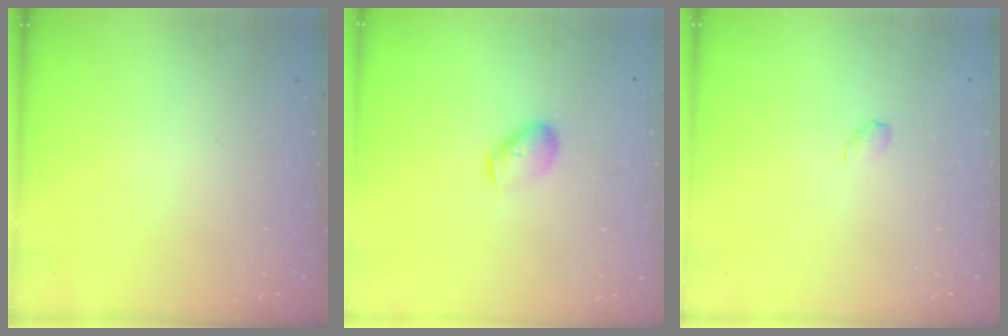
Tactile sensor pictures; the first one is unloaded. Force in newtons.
{"total": 5.9, "press": 5.8, "slide": 0.7}
{"total": 2.9, "press": 2.9, "slide": 0.5}